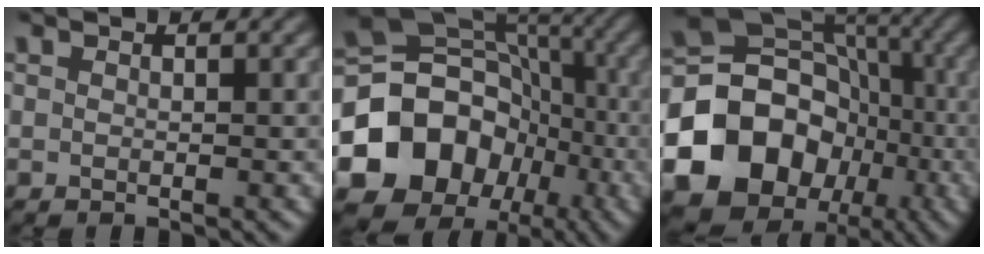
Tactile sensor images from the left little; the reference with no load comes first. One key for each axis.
{"total": 13.5, "fx": -4.3, "fy": 11.3, "fz": 6.1, "tx": -0.137, "ty": -0.012, "tz": -0.079}
{"total": 18.5, "fx": -6.1, "fy": 15.8, "fz": 7.6, "tx": -0.142, "ty": -0.021, "tz": -0.119}